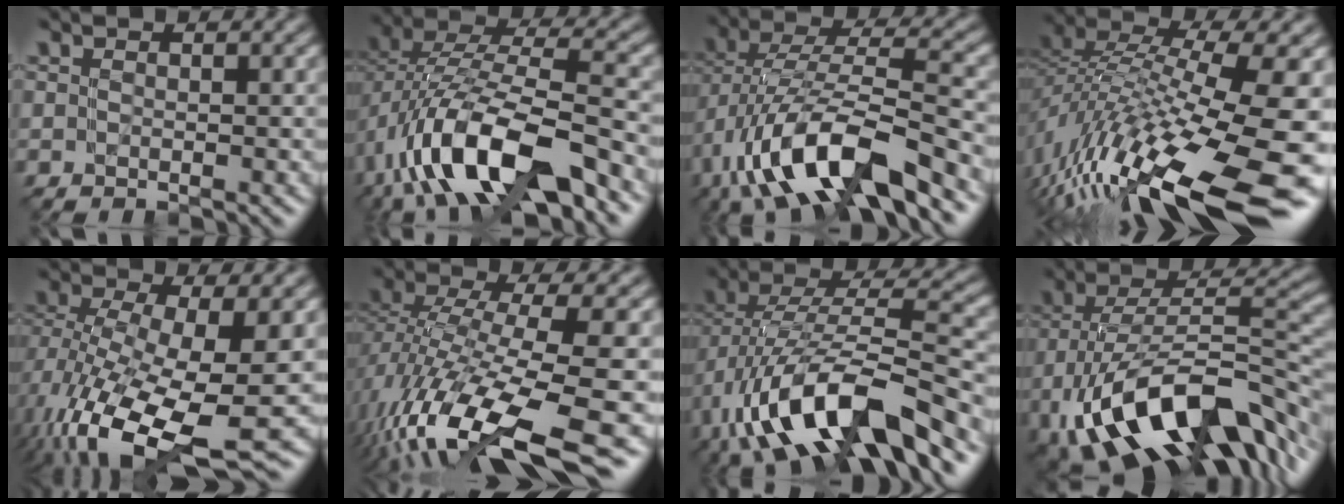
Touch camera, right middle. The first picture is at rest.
{"total": 13.4, "force": [-5.9, 5.1, 10.9], "torque": [-0.210, 0.003, -0.099]}
{"total": 11.7, "force": [-5.9, 4.0, 9.3], "torque": [-0.183, 0.002, -0.105]}
{"total": 15.2, "force": [-6.5, 4.5, 13.0], "torque": [-0.254, 0.011, -0.112]}
{"total": 12.1, "force": [-4.5, 5.2, 10.0], "torque": [-0.205, -0.033, -0.057]}
{"total": 12.2, "force": [-6.1, 3.2, 10.0], "torque": [-0.197, -0.007, -0.093]}
{"total": 12.9, "force": [-6.2, 4.9, 10.2], "torque": [-0.196, 0.000, -0.105]}
{"total": 15.1, "force": [-7.1, 7.1, 11.3], "torque": [-0.204, 0.014, -0.114]}